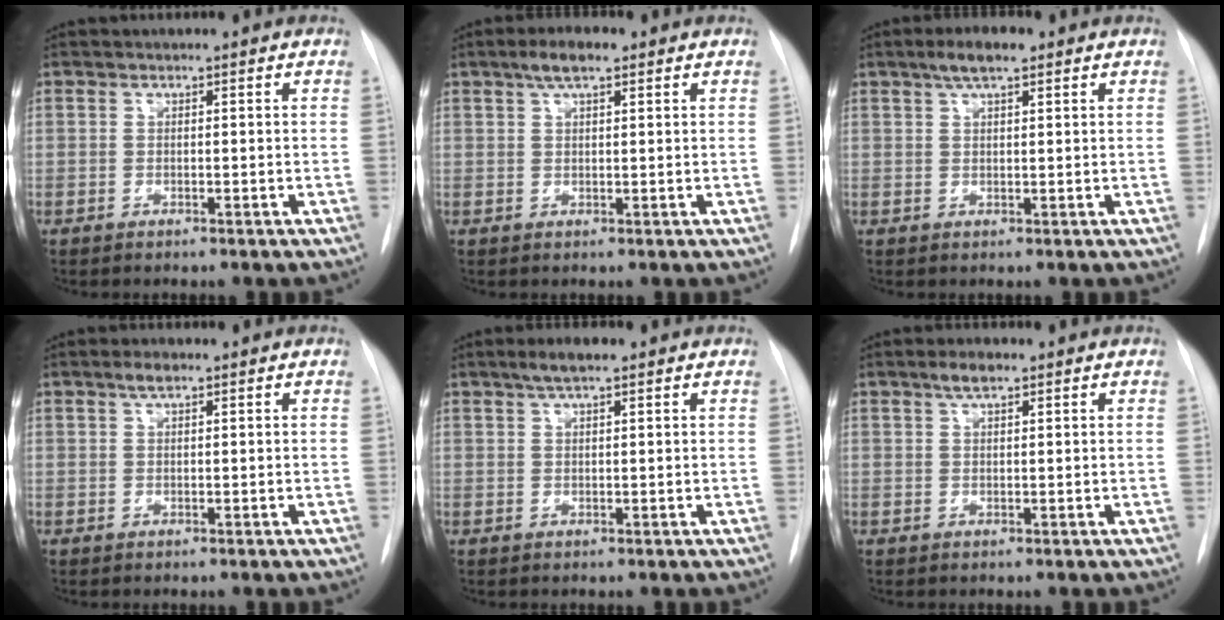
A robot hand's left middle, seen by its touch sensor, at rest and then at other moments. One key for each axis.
{"total": 3.8, "fx": 2.4, "fy": 1.0, "fz": 2.8, "tx": -0.057, "ty": 0.011, "tz": 0.041}
{"total": 4.2, "fx": 2.7, "fy": 1.0, "fz": 3.0, "tx": -0.059, "ty": 0.011, "tz": 0.045}
{"total": 1.5, "fx": 1.0, "fy": 0.4, "fz": 1.1, "tx": -0.022, "ty": 0.007, "tz": 0.018}
{"total": 3.3, "fx": 2.2, "fy": 0.6, "fz": 2.3, "tx": -0.047, "ty": 0.008, "tz": 0.038}
{"total": 2.4, "fx": 1.6, "fy": 0.6, "fz": 1.6, "tx": -0.034, "ty": 0.007, "tz": 0.028}